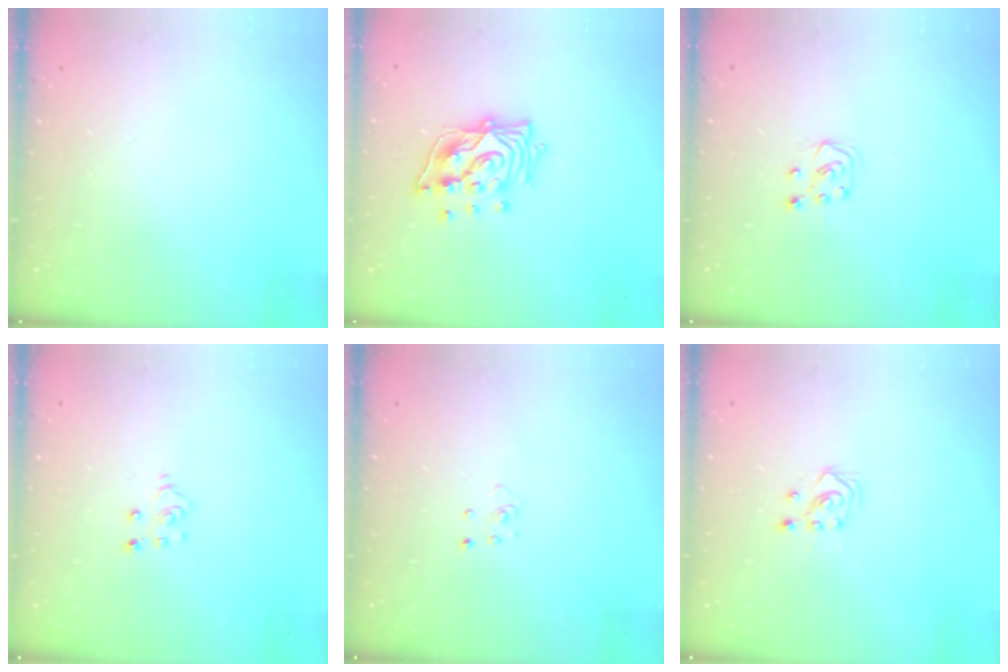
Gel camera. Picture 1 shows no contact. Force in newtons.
{"total": 12.7, "press": 12.6, "slide": 1.3}
{"total": 5.8, "press": 5.7, "slide": 0.6}
{"total": 3.6, "press": 3.6, "slide": 0.2}
{"total": 2.3, "press": 2.3, "slide": 0.2}
{"total": 2.9, "press": 2.7, "slide": 1.0}